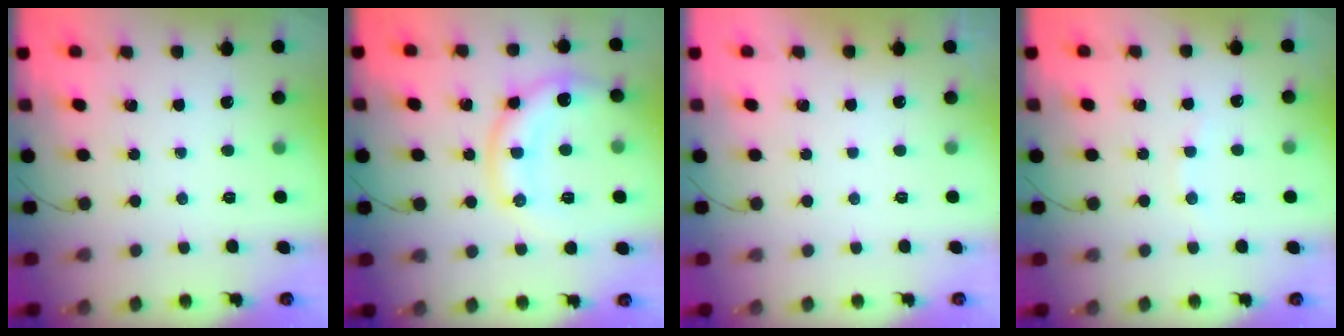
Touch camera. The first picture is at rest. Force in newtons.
{"total": 12.4, "press": 12.4, "slide": 0.4}
{"total": 3.0, "press": 3.0, "slide": 0.1}
{"total": 4.9, "press": 4.8, "slide": 0.9}